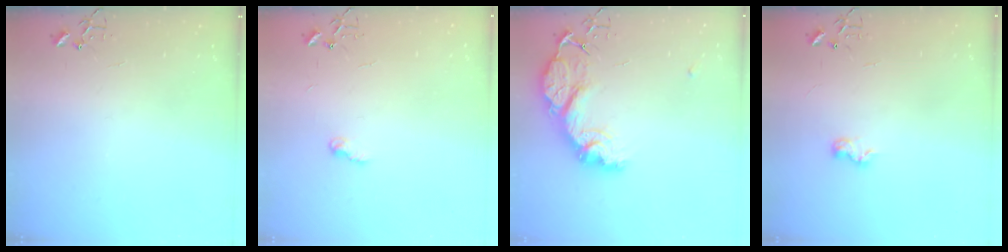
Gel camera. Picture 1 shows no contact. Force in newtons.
{"total": 5.0, "press": 4.9, "slide": 0.7}
{"total": 15.8, "press": 15.8, "slide": 1.3}
{"total": 6.4, "press": 6.4, "slide": 0.3}